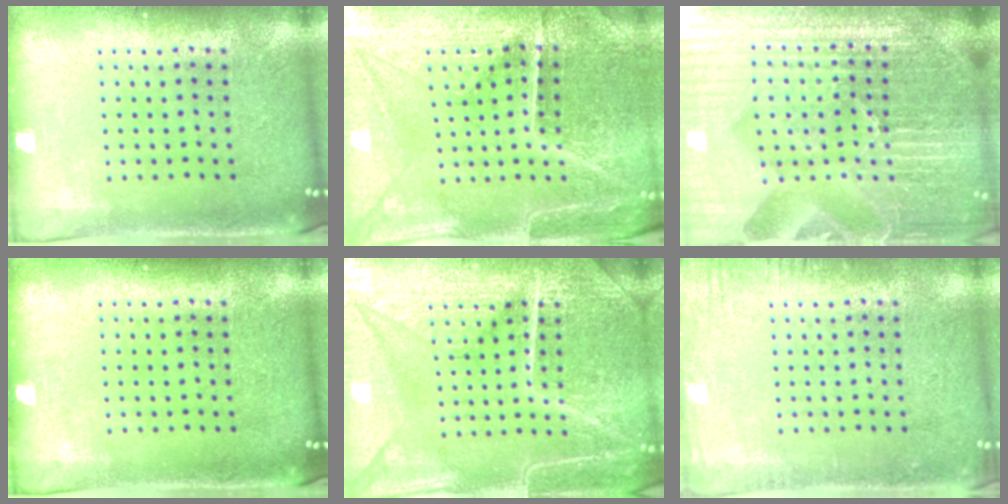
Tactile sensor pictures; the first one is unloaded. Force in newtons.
{"total": 3.4, "press": 3.4, "slide": 0.4}
{"total": 6.7, "press": 5.8, "slide": 3.3}
{"total": 0.0}
{"total": 7.0, "press": 7.0, "slide": 0.8}
{"total": 1.7, "press": 1.7, "slide": 0.2}